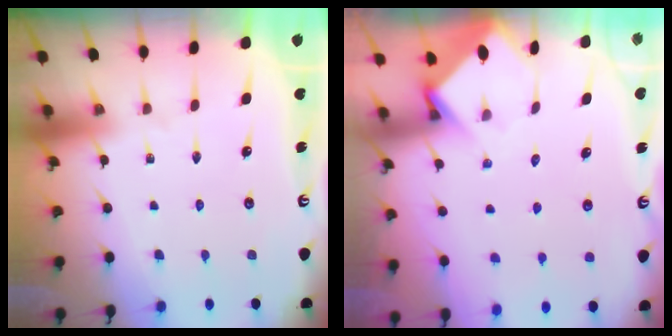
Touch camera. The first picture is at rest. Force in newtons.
{"total": 3.7, "press": 3.7, "slide": 0.3}